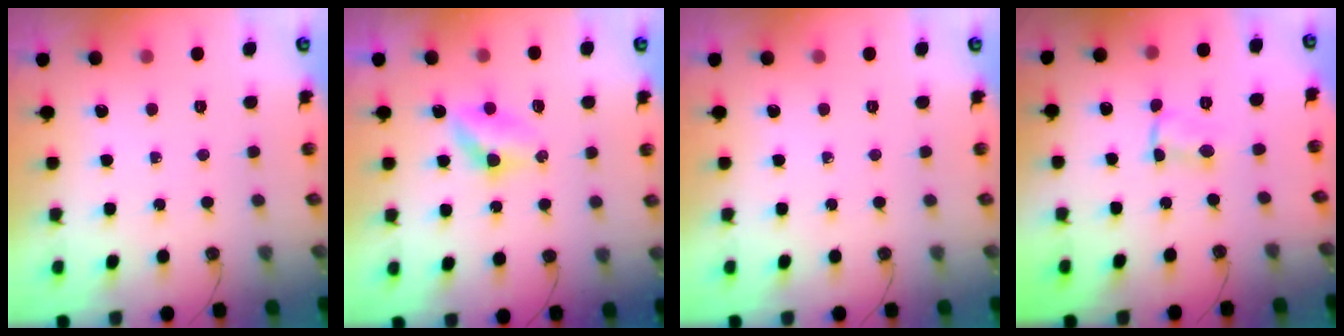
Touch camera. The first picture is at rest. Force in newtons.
{"total": 5.8, "press": 5.1, "slide": 2.7}
{"total": 0.0}
{"total": 1.9, "press": 1.9, "slide": 0.0}